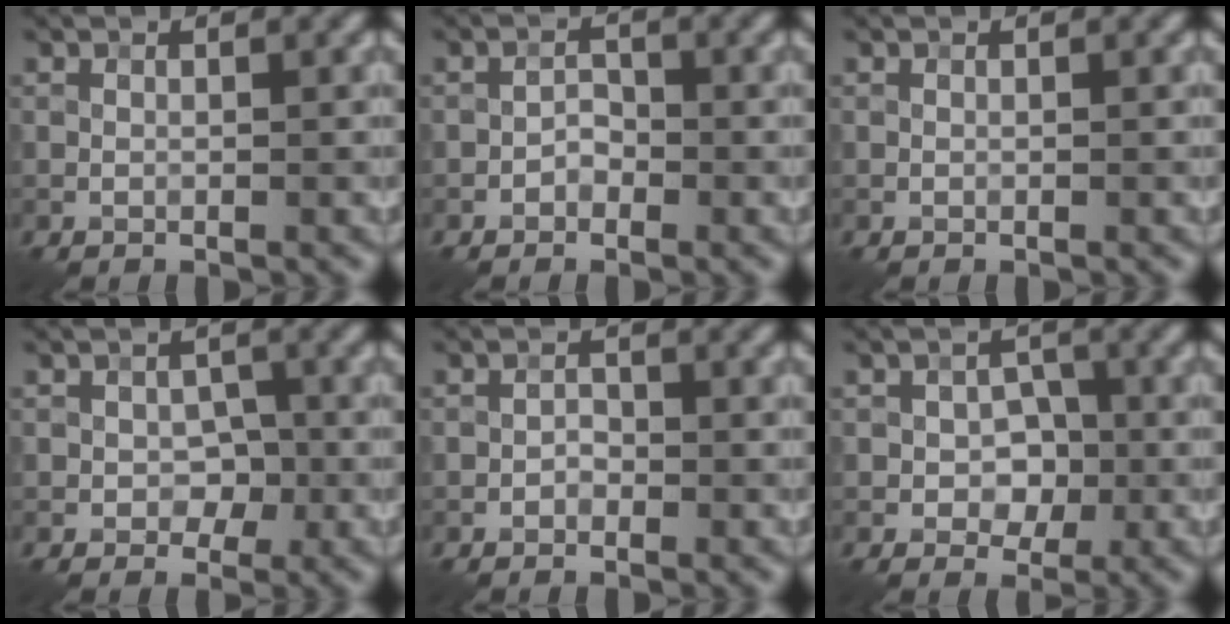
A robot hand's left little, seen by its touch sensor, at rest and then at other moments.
{"total": 1.3, "force": [-0.7, 0.9, 0.6], "torque": [-0.009, 0.005, -0.014]}
{"total": 0.0}
{"total": 2.1, "force": [-0.4, 1.7, 1.1], "torque": [-0.013, -0.002, -0.009]}
{"total": 0.9, "force": [-0.4, 0.7, 0.4], "torque": [-0.005, 0.001, -0.010]}
{"total": 3.1, "force": [-0.4, 2.4, 1.9], "torque": [-0.024, -0.002, -0.012]}